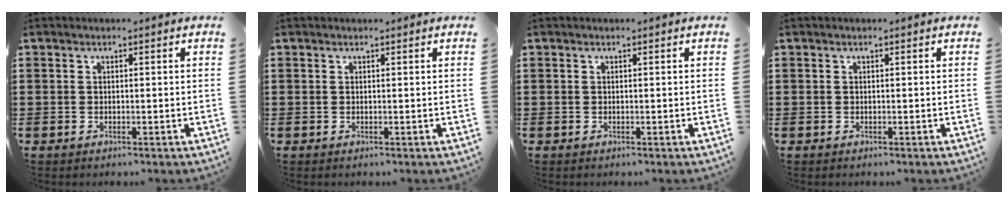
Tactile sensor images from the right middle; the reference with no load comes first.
{"total": 0.0}
{"total": 0.0}
{"total": 0.0}